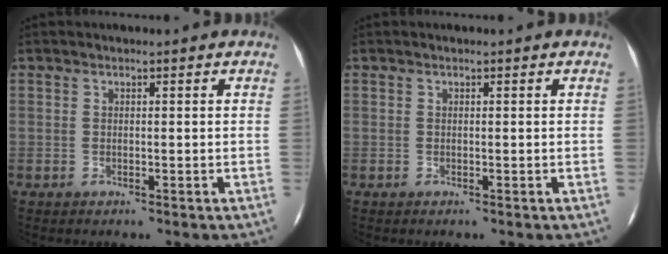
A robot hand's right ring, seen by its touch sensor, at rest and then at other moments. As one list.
[{"total": 0.0}]